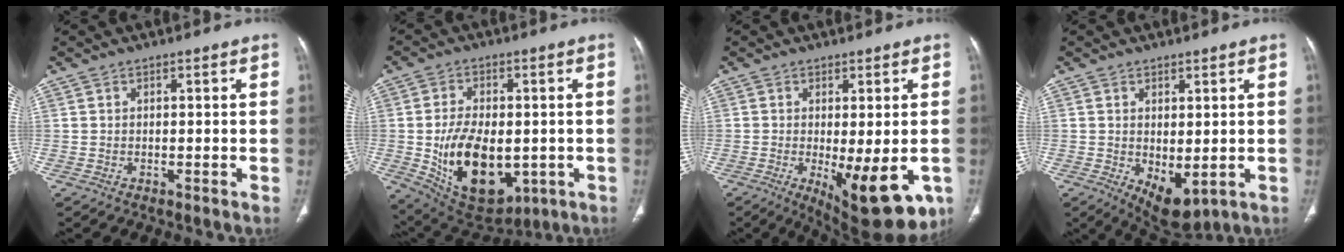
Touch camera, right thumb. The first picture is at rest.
{"total": 17.8, "force": [-3.0, 10.6, 13.9], "torque": [-0.218, -0.007, -0.020]}
{"total": 14.5, "force": [-4.7, 5.1, 12.8], "torque": [-0.147, -0.019, -0.051]}
{"total": 6.7, "force": [-1.0, 3.5, 5.6], "torque": [-0.073, -0.016, 0.003]}